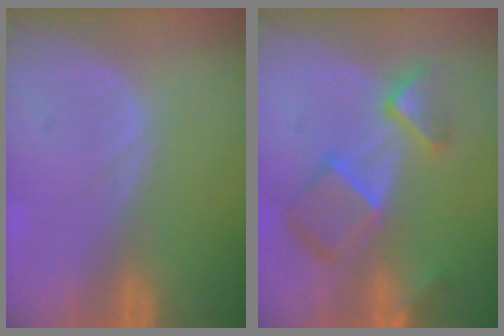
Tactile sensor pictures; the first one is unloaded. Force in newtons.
{"total": 7.9, "press": 6.9, "slide": 3.9}